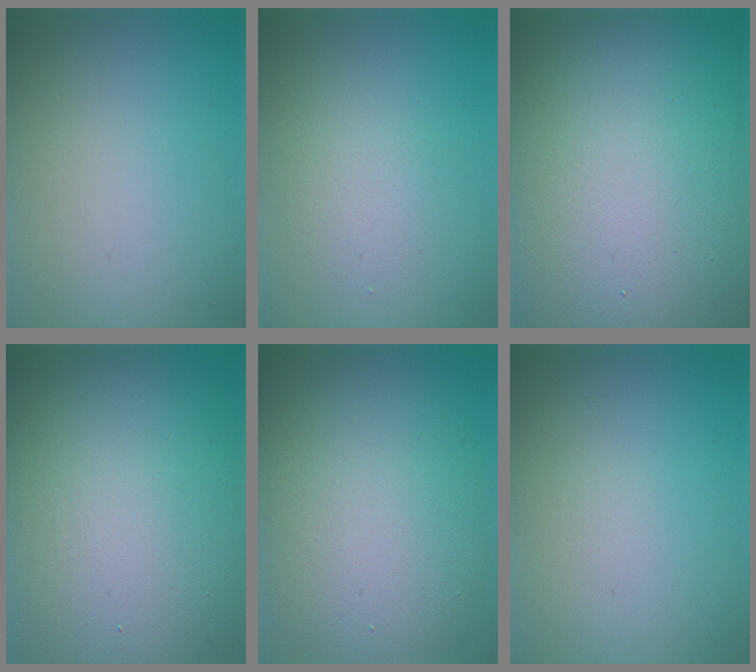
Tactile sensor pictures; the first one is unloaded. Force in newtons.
{"total": 2.0, "press": 2.0, "slide": 0.1}
{"total": 24.8, "press": 24.8, "slide": 1.0}
{"total": 16.4, "press": 16.4, "slide": 1.0}
{"total": 9.4, "press": 9.4, "slide": 0.6}
{"total": 0.0}